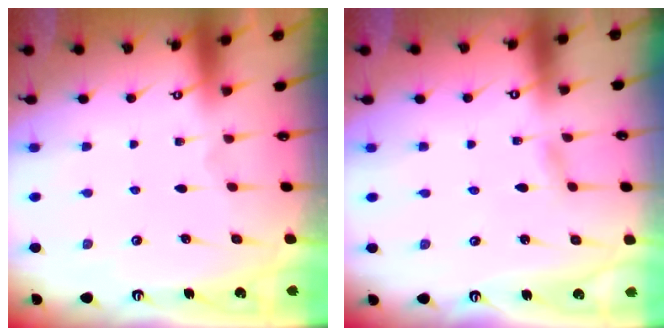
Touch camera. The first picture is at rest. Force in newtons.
{"total": 2.4, "press": 2.3, "slide": 0.3}